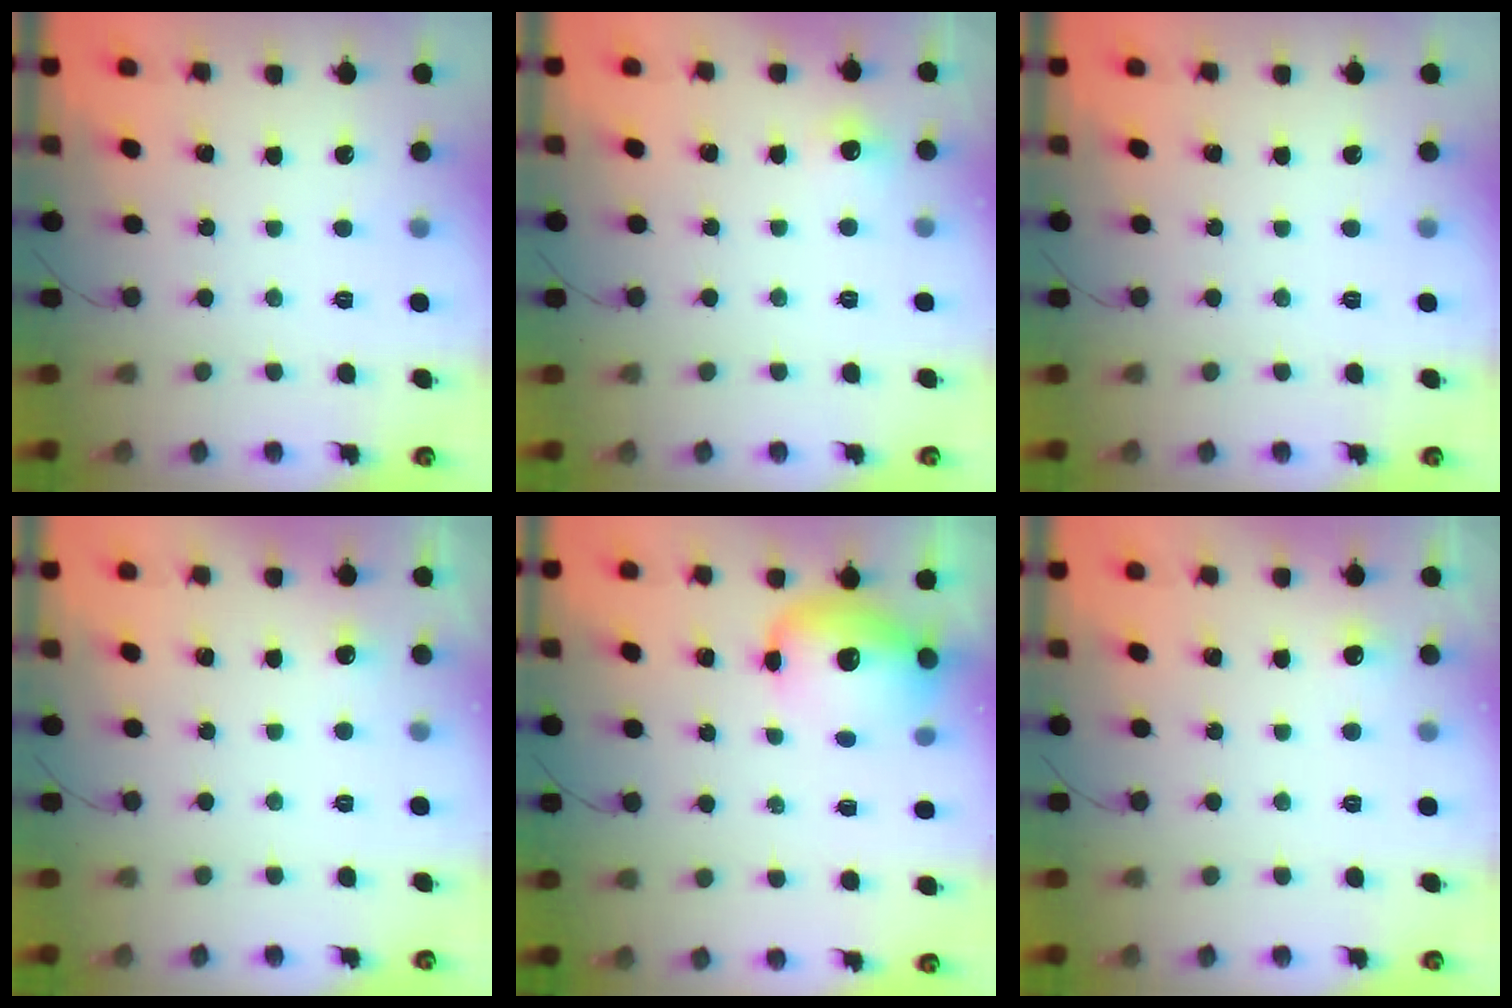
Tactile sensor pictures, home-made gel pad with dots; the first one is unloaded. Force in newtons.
{"total": 4.5, "press": 4.3, "slide": 1.3}
{"total": 0.0}
{"total": 11.7, "press": 3.4, "slide": 11.2}
{"total": 11.4, "press": 11.1, "slide": 2.5}
{"total": 3.6, "press": 3.3, "slide": 1.5}